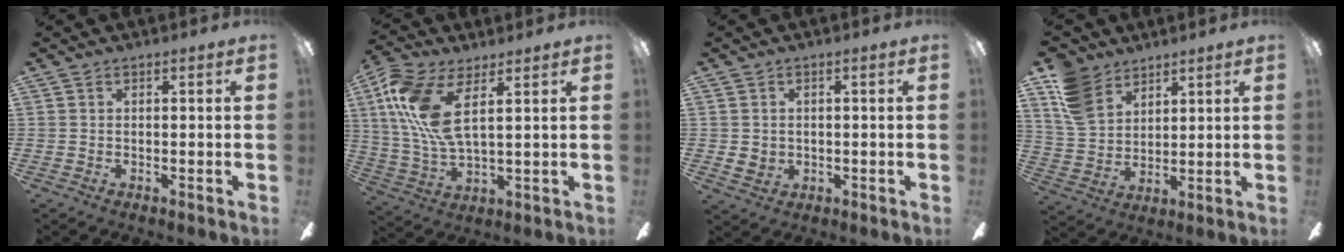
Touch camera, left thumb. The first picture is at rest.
{"total": 13.5, "force": [6.2, 4.8, 11.0], "torque": [-0.245, -0.025, 0.111]}
{"total": 2.7, "force": [0.6, 2.6, 0.8], "torque": [-0.009, -0.003, 0.010]}
{"total": 12.4, "force": [8.2, 7.9, 5.0], "torque": [-0.109, -0.027, 0.166]}